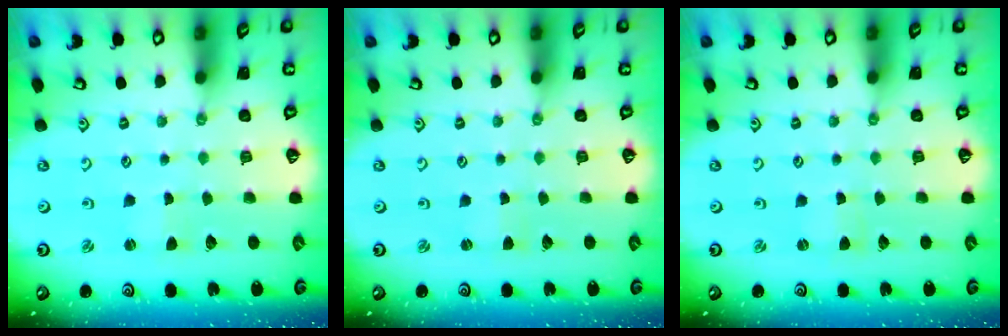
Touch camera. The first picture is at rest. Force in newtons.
{"total": 1.3, "press": 1.3, "slide": 0.2}
{"total": 0.6, "press": 0.6, "slide": 0.0}